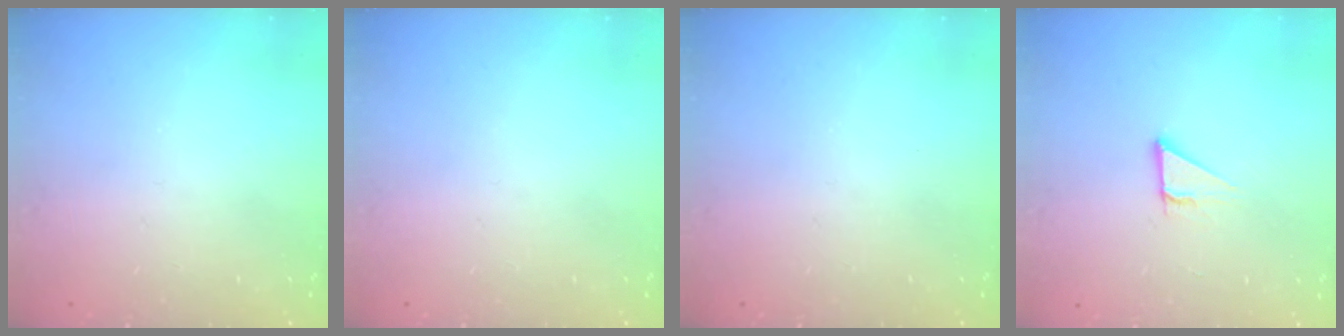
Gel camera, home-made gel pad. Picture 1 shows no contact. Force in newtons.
{"total": 0.0}
{"total": 0.0}
{"total": 2.9, "press": 2.9, "slide": 0.1}